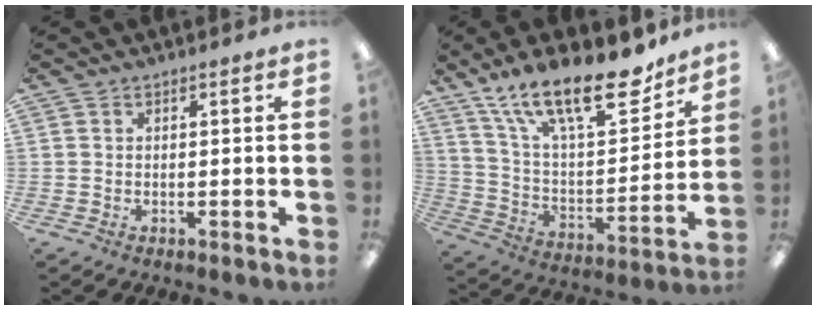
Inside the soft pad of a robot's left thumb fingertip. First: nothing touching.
{"total": 23.2, "force": [17.0, 8.0, 13.7], "torque": [-0.222, -0.106, 0.291]}